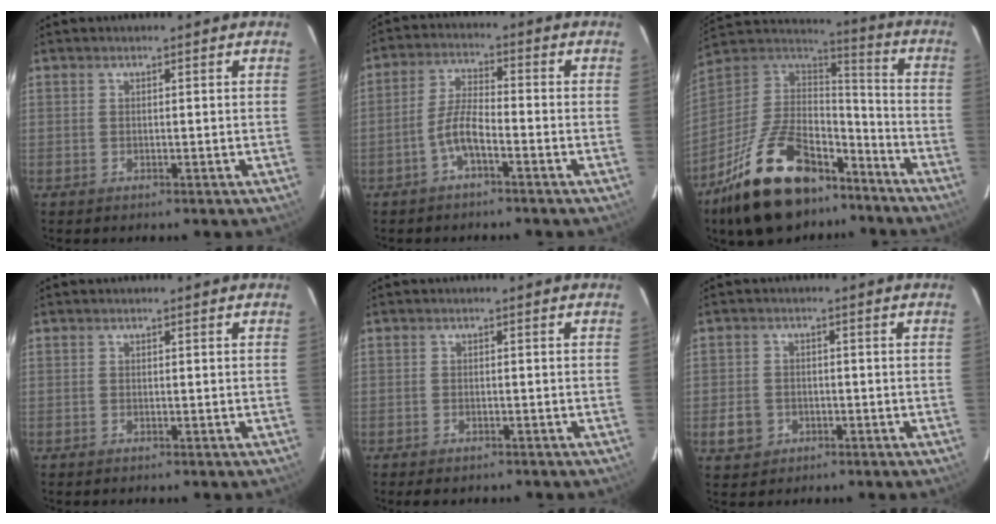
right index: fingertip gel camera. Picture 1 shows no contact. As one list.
[{"total": 5.0, "force": [-2.8, 1.1, 4.0], "torque": [-0.089, 0.013, -0.054]}, {"total": 26.7, "force": [-17.5, 13.0, 15.5], "torque": [-0.314, 0.011, -0.275]}, {"total": 0.0}, {"total": 2.8, "force": [-2.3, 1.1, 1.1], "torque": [-0.029, -0.007, -0.036]}, {"total": 4.7, "force": [-1.8, 4.1, 1.5], "torque": [-0.043, 0.011, -0.024]}]